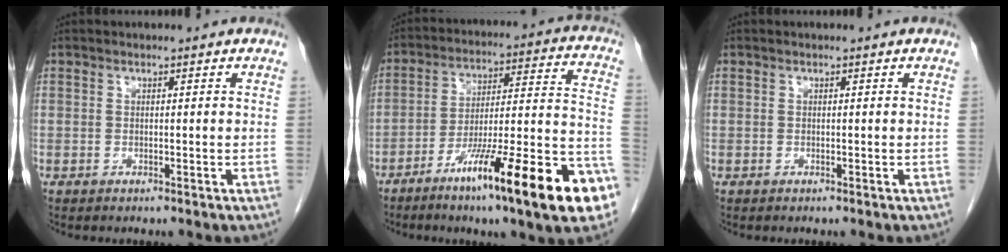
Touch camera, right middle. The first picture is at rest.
{"total": 22.7, "force": [-12.3, 1.4, 19.0], "torque": [-0.218, -0.008, -0.193]}
{"total": 0.0}